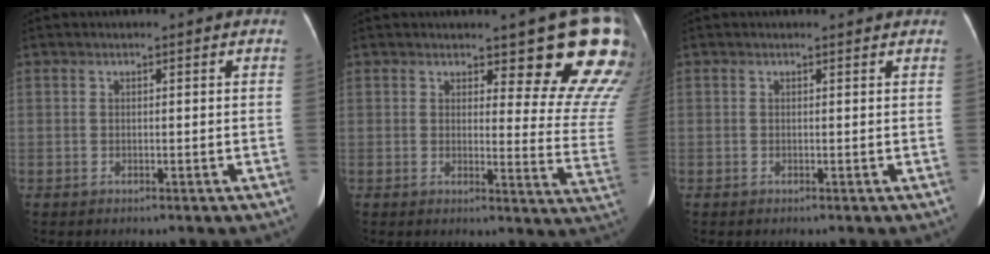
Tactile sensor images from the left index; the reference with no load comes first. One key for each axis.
{"total": 13.2, "fx": 10.4, "fy": 3.2, "fz": 7.4, "tx": -0.052, "ty": -0.056, "tz": 0.093}
{"total": 1.5, "fx": 1.5, "fy": 0.2, "fz": 0.2, "tx": -0.018, "ty": 0.009, "tz": 0.013}